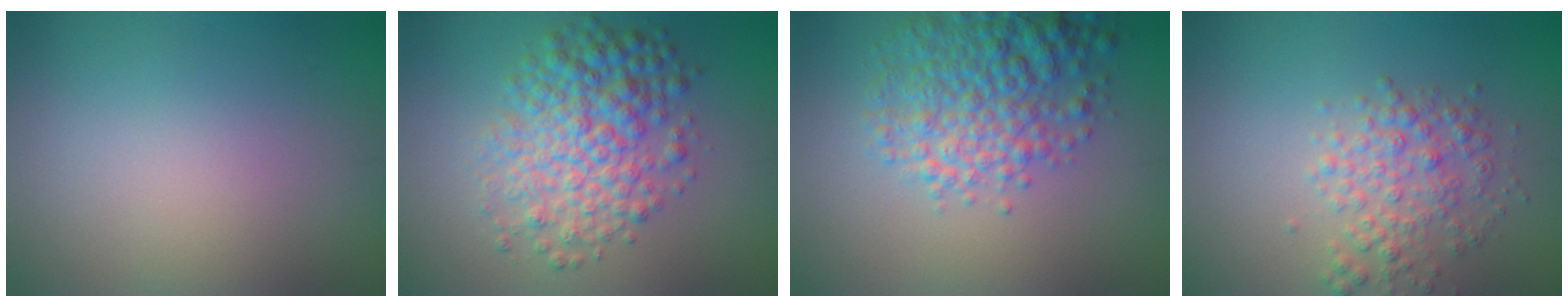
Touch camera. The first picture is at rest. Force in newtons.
{"total": 6.0, "press": 6.0, "slide": 0.0}
{"total": 5.6, "press": 5.6, "slide": 0.2}
{"total": 3.3, "press": 3.3, "slide": 0.1}